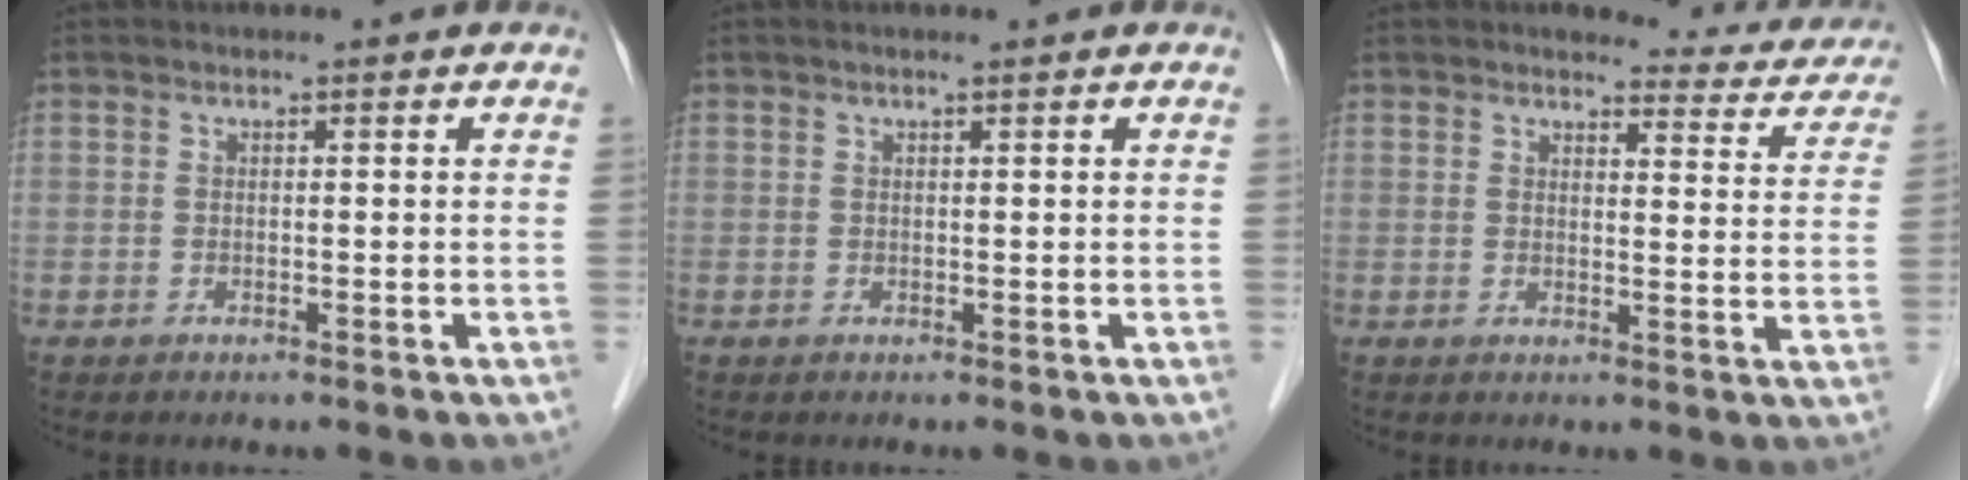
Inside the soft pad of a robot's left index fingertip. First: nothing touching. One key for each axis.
{"total": 0.8, "fx": 0.6, "fy": 0.1, "fz": 0.4, "tx": -0.008, "ty": 0.002, "tz": 0.011}
{"total": 10.2, "fx": 9.6, "fy": 2.9, "fz": 1.8, "tx": 0.008, "ty": -0.033, "tz": 0.082}